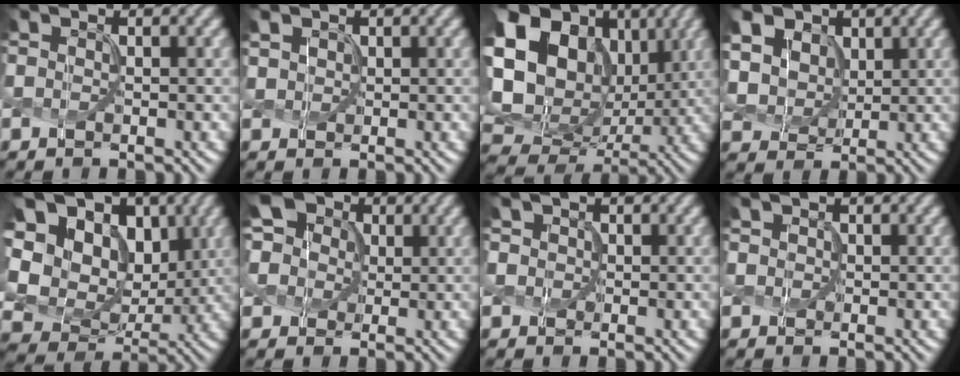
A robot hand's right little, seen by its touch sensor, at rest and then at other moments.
{"total": 1.5, "force": [0.9, 1.1, 0.2], "torque": [-0.010, 0.001, 0.020]}
{"total": 19.2, "force": [5.7, 14.8, 10.8], "torque": [-0.261, 0.034, 0.125]}
{"total": 9.1, "force": [3.9, 7.0, 4.3], "torque": [-0.115, 0.026, 0.066]}
{"total": 16.3, "force": [4.6, 12.8, 9.1], "torque": [-0.210, 0.027, 0.090]}
{"total": 8.8, "force": [3.5, 7.2, 3.7], "torque": [-0.085, 0.035, 0.044]}
{"total": 2.2, "force": [0.8, 2.0, 0.6], "torque": [-0.015, 0.009, 0.007]}
{"total": 1.0, "force": [0.2, 1.0, 0.0], "torque": [0.002, 0.001, -0.002]}